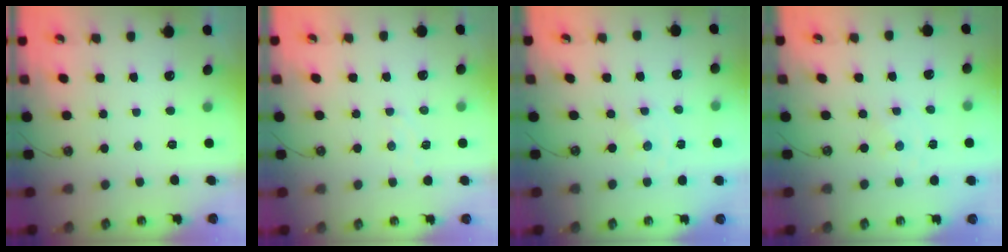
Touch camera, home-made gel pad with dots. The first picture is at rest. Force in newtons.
{"total": 5.0, "press": 5.0, "slide": 0.7}
{"total": 0.0}
{"total": 0.0}